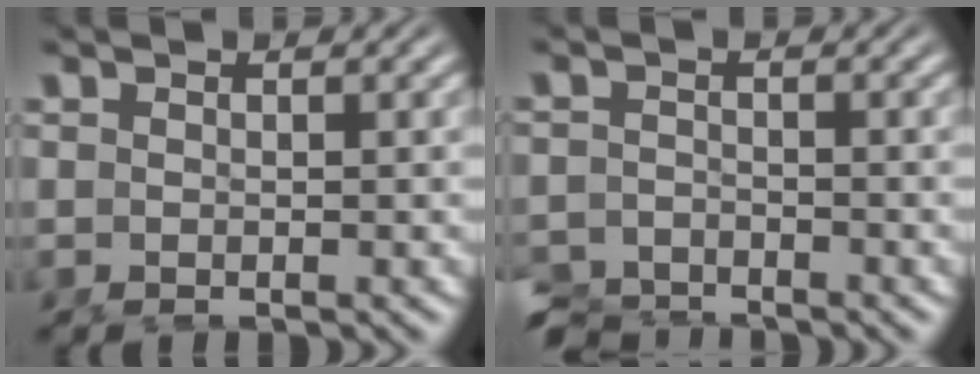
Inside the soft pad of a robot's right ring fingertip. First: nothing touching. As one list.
[{"total": 3.9, "force": [-3.7, 1.1, -0.1], "torque": [0.004, -0.021, -0.067]}]